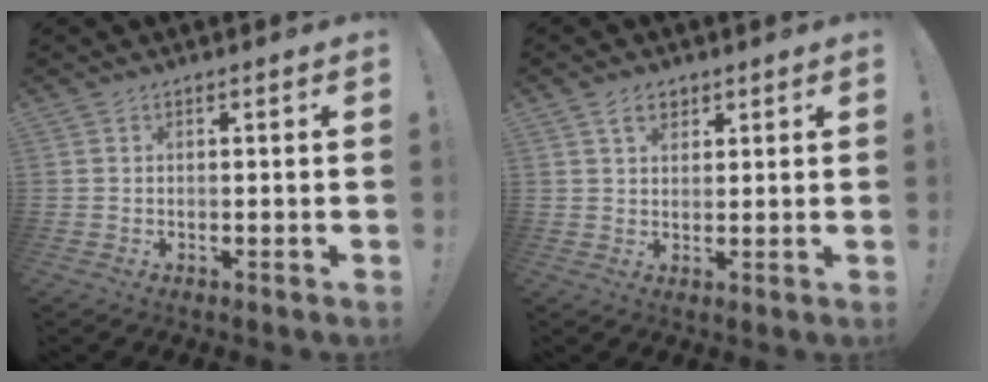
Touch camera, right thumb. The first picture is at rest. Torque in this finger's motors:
{"motor_torque": [0.26, 0.37, 0.28, 0.37, -0.02]}